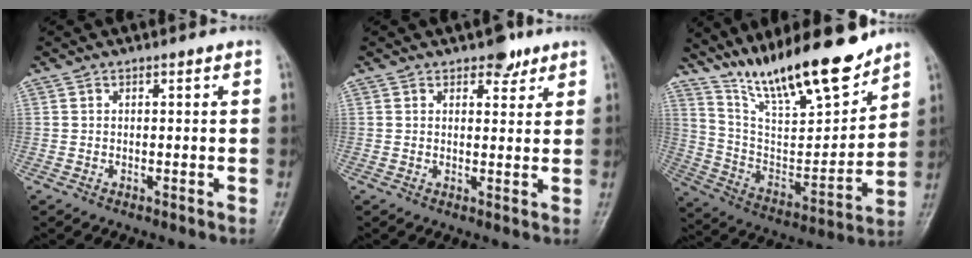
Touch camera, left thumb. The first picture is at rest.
{"total": 3.6, "force": [2.6, 2.0, 1.6], "torque": [-0.001, -0.014, 0.037]}
{"total": 20.9, "force": [16.2, 5.1, 12.2], "torque": [-0.172, -0.085, 0.291]}